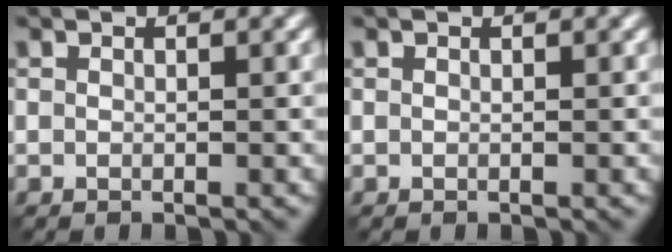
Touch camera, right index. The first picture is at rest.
{"total": 0.0}